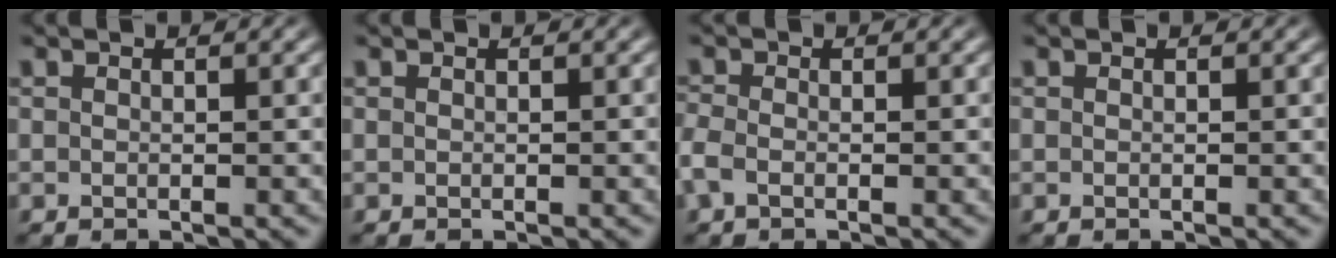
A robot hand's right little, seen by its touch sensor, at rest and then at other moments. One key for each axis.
{"total": 0.0}
{"total": 1.7, "fx": -1.0, "fy": 0.9, "fz": 1.0, "tx": -0.037, "ty": -0.012, "tz": -0.013}
{"total": 0.0}